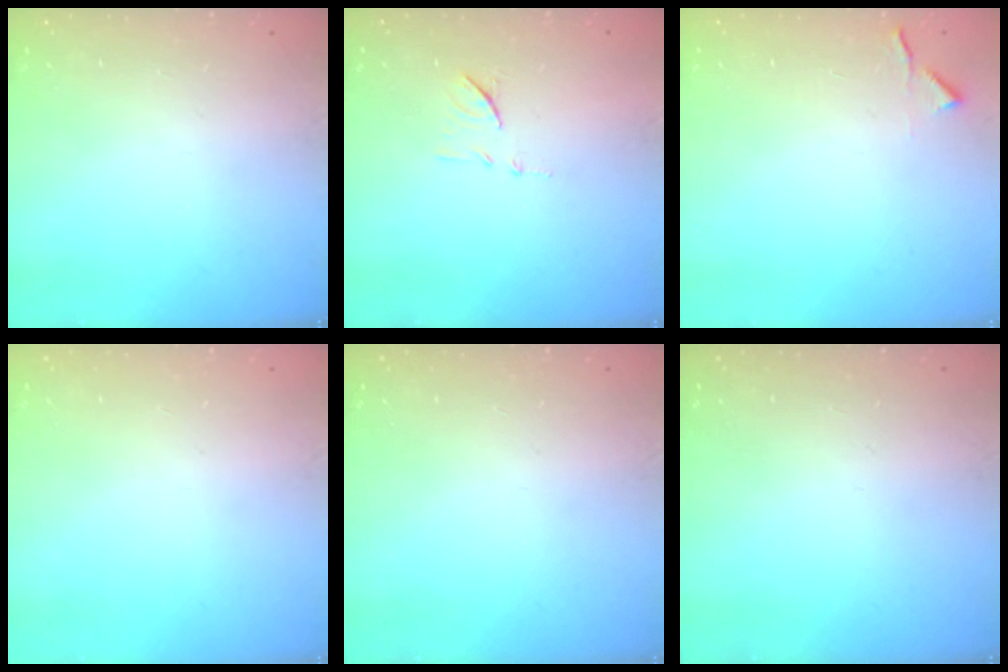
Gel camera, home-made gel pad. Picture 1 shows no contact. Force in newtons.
{"total": 8.1, "press": 8.0, "slide": 0.7}
{"total": 4.2, "press": 4.1, "slide": 0.6}
{"total": 0.0}
{"total": 0.0}
{"total": 0.0}